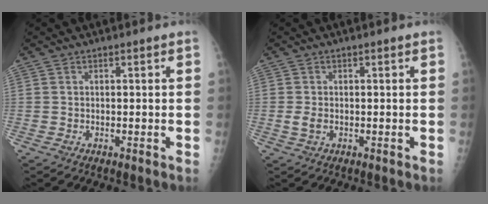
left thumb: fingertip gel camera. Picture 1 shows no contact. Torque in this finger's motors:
{"motor_torque": [-0.43, -0.05, 0.37, 0.06, 0.00]}